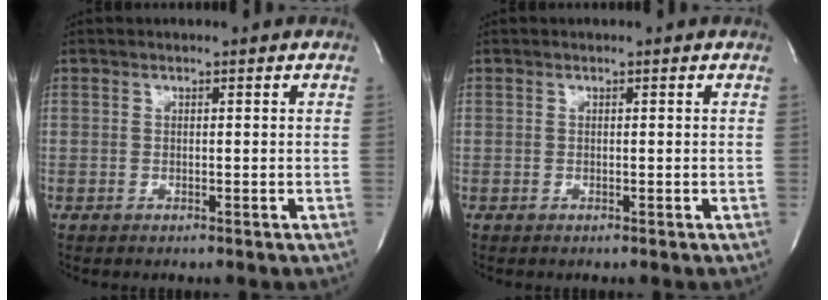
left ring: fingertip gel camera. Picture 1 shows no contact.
{"total": 0.0}